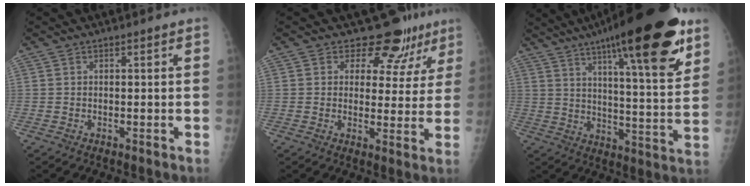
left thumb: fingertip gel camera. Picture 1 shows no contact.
{"total": 9.4, "force": [7.1, 5.8, 2.1], "torque": [0.019, -0.036, 0.076]}
{"total": 25.6, "force": [15.2, 5.2, 19.9], "torque": [-0.278, -0.047, 0.226]}